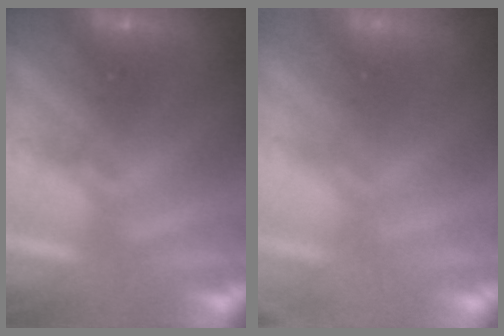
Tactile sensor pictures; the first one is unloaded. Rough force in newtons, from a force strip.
{"total": 3.4}